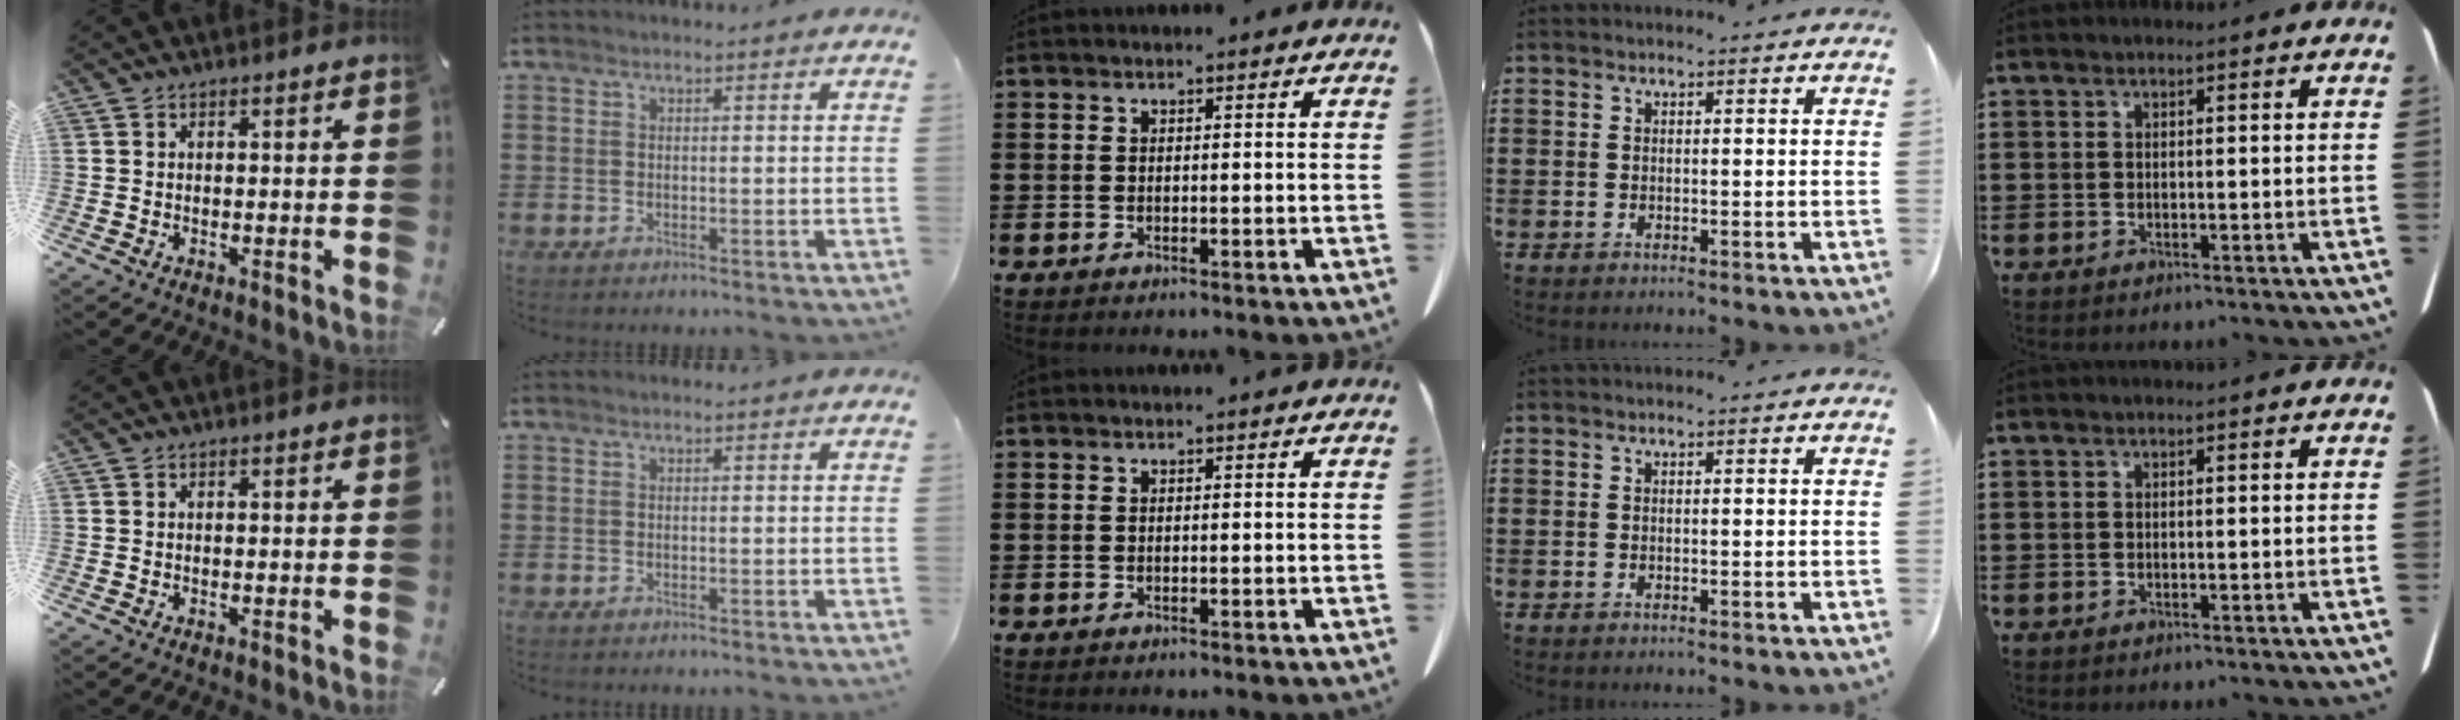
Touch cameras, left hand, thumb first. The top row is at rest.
{}